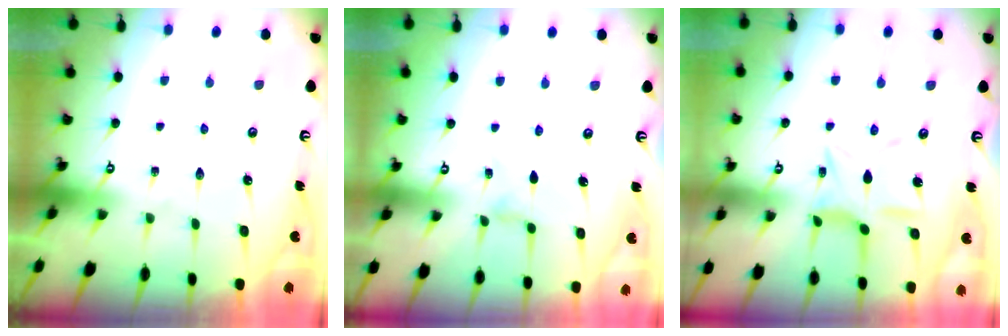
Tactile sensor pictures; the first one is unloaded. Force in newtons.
{"total": 2.3, "press": 2.3, "slide": 0.4}
{"total": 9.9, "press": 9.9, "slide": 0.9}